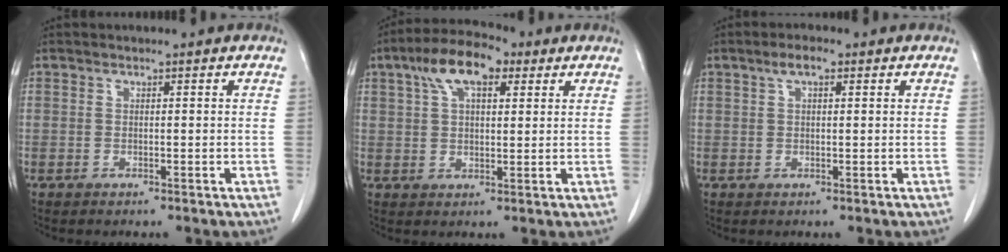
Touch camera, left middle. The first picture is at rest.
{"total": 9.2, "force": [4.7, 3.8, 6.9], "torque": [-0.132, 0.027, 0.081]}
{"total": 2.6, "force": [1.4, 0.8, 2.1], "torque": [-0.042, 0.009, 0.026]}